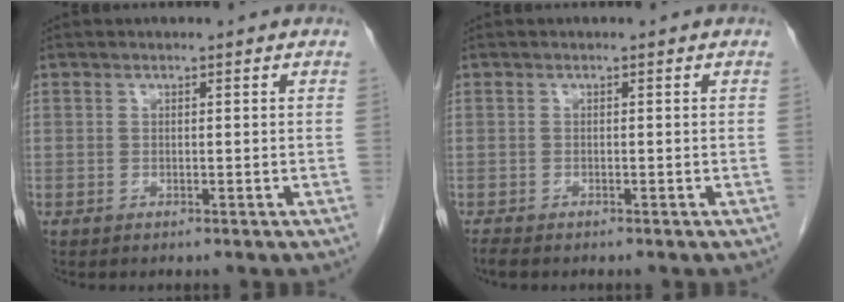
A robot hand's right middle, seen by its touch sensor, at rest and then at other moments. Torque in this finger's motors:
{"motor_torque": [0.31, -0.21, 0.06, 0.02]}